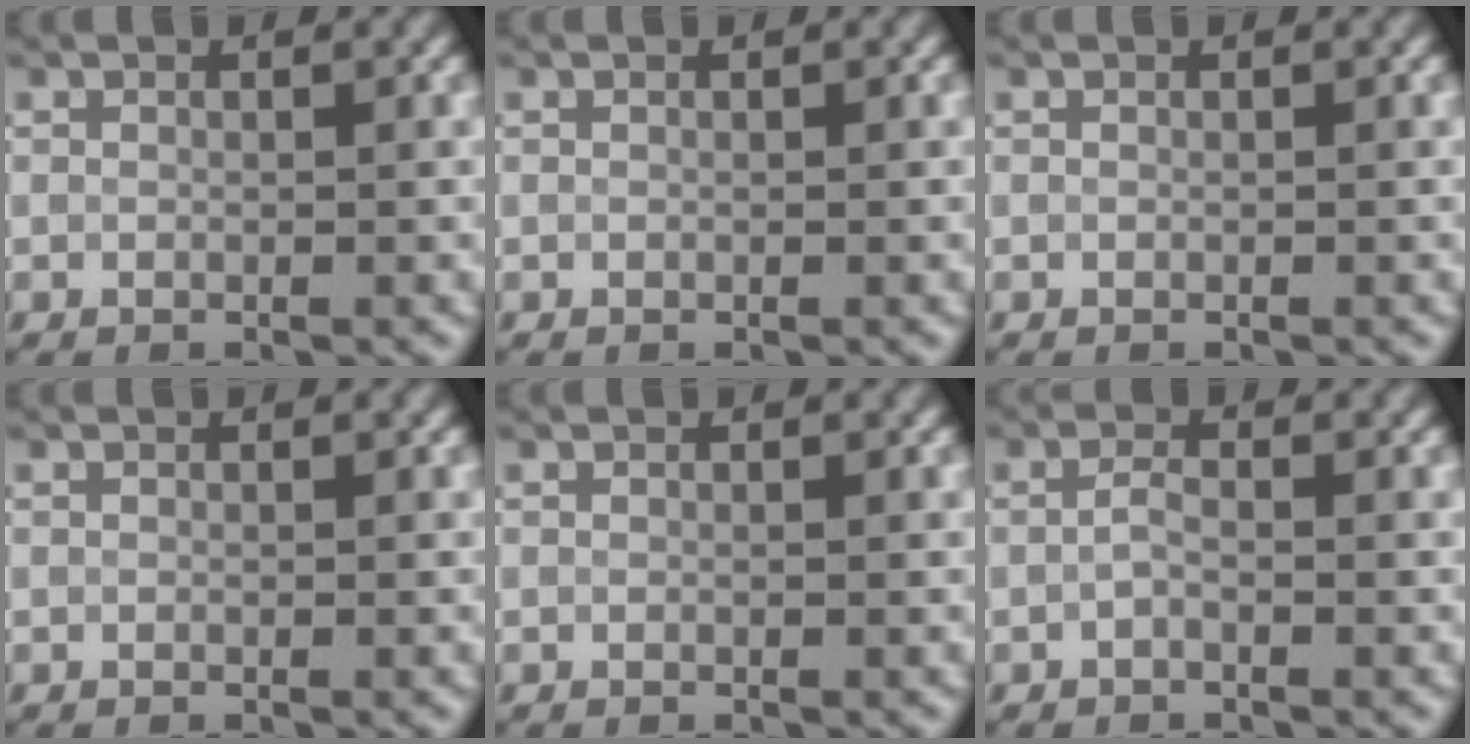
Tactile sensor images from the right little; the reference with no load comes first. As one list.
[{"total": 0.0}, {"total": 0.0}, {"total": 0.0}, {"total": 0.0}, {"total": 1.0, "force": [-0.3, 0.4, 0.9], "torque": [-0.022, 0.000, -0.009]}]